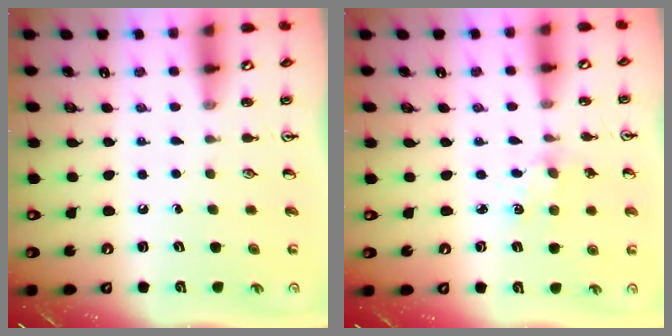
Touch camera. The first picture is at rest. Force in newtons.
{"total": 2.3, "press": 2.3, "slide": 0.4}